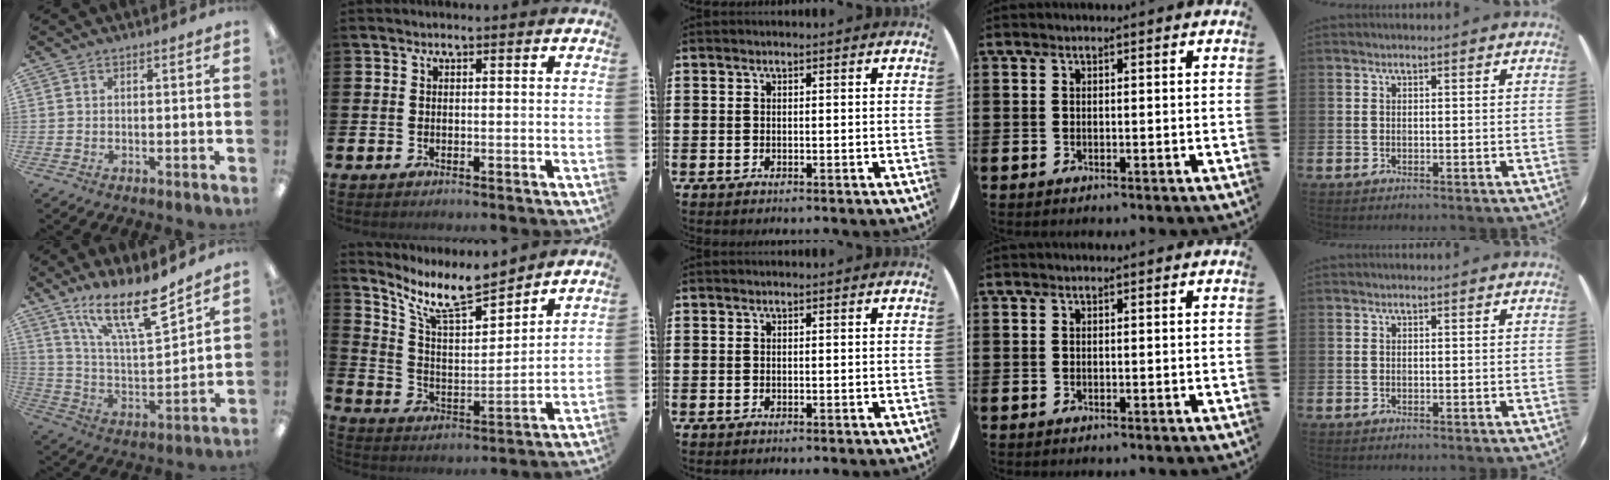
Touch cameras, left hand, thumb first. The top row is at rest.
{"thumb": {"total": 18.8, "force": [13.5, 5.2, 12.1], "torque": [-0.212, -0.078, 0.226]}, "index": {"total": 9.5, "force": [8.3, 2.1, 4.1], "torque": [-0.110, -0.049, 0.148]}}